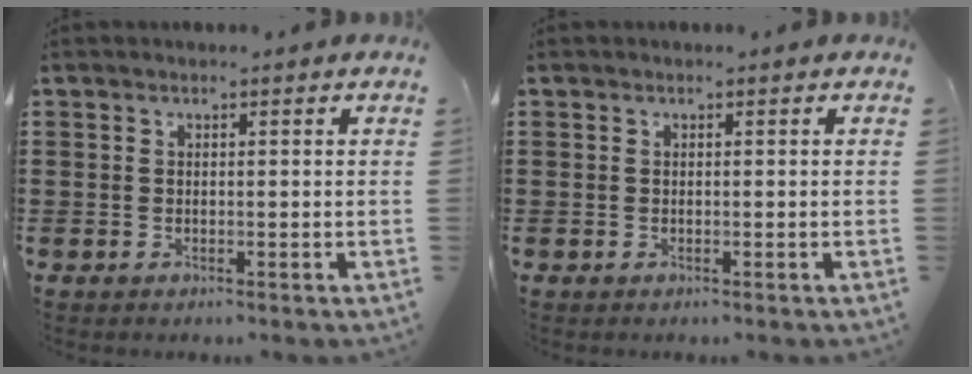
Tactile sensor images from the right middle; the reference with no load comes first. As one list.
[{"total": 0.0}]